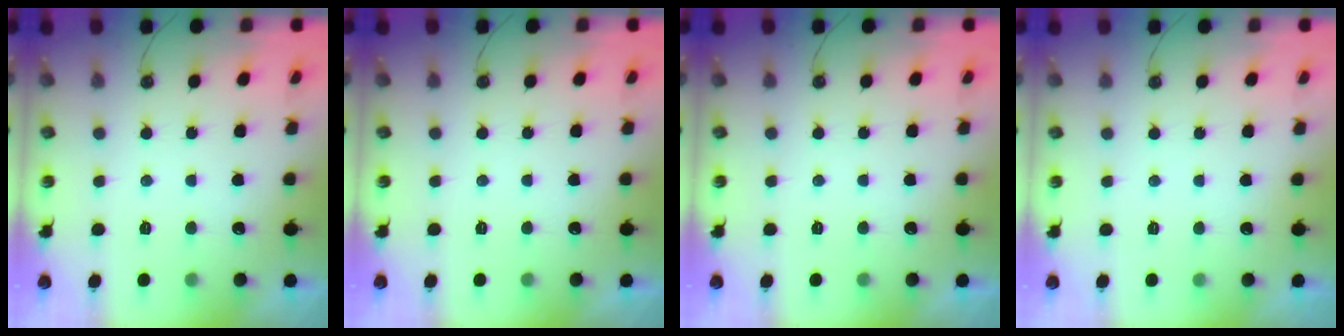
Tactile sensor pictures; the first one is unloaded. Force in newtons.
{"total": 0.0}
{"total": 0.0}
{"total": 0.0}